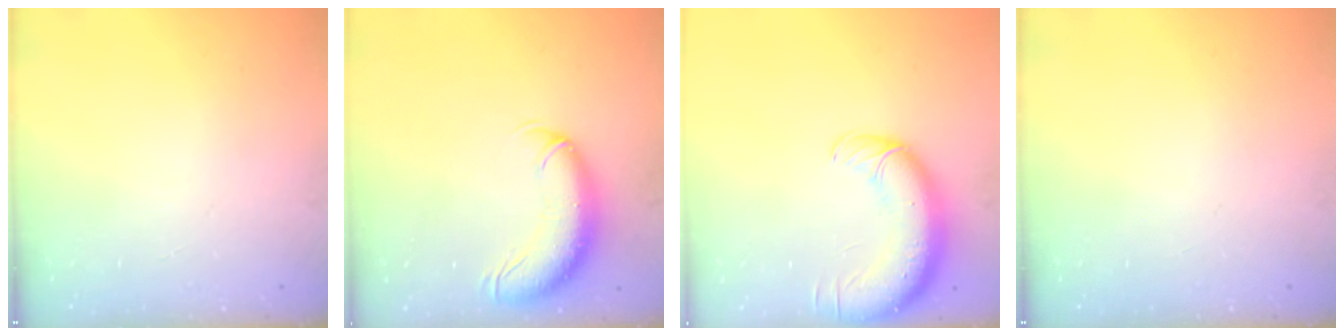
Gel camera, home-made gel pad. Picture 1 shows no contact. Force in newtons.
{"total": 11.9, "press": 11.6, "slide": 2.7}
{"total": 13.5, "press": 13.0, "slide": 3.6}
{"total": 0.0}